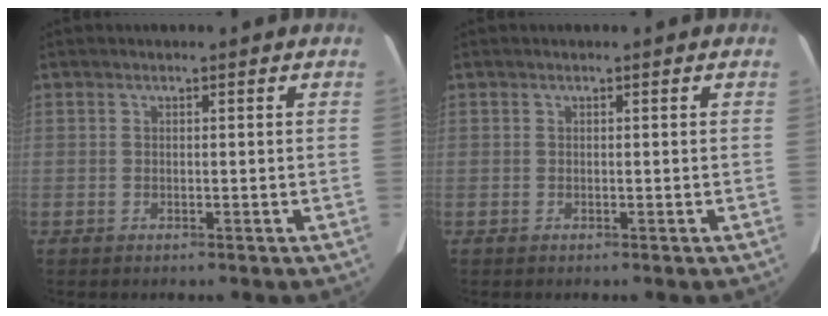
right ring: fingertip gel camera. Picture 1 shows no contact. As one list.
[{"total": 0.0}]